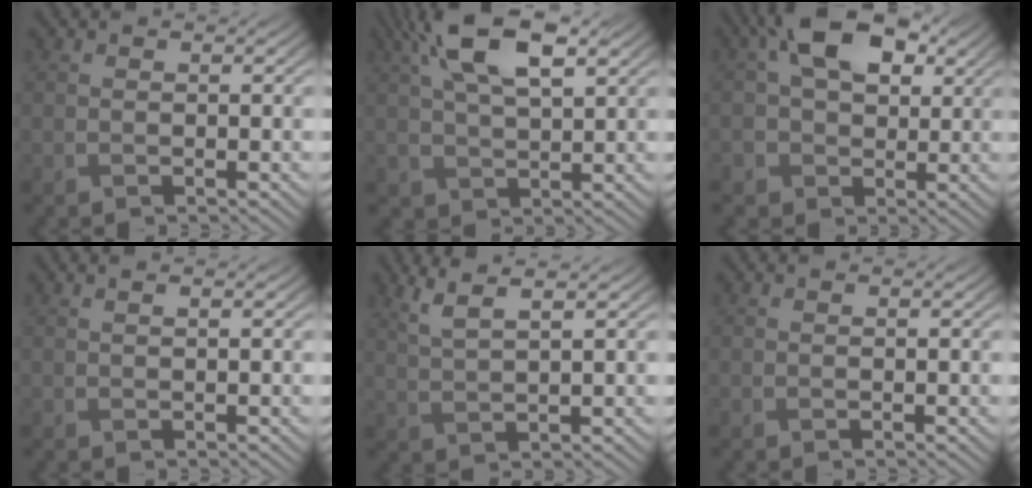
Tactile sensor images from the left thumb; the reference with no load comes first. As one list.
[{"total": 10.6, "force": [4.7, 5.0, 8.1], "torque": [-0.177, 0.014, 0.087]}, {"total": 9.0, "force": [2.6, 6.2, 6.0], "torque": [-0.120, 0.005, 0.048]}, {"total": 0.6, "force": [0.4, 0.0, 0.4], "torque": [-0.012, 0.004, 0.004]}, {"total": 3.9, "force": [2.5, 0.7, 3.0], "torque": [-0.070, 0.012, 0.055]}, {"total": 0.0}]